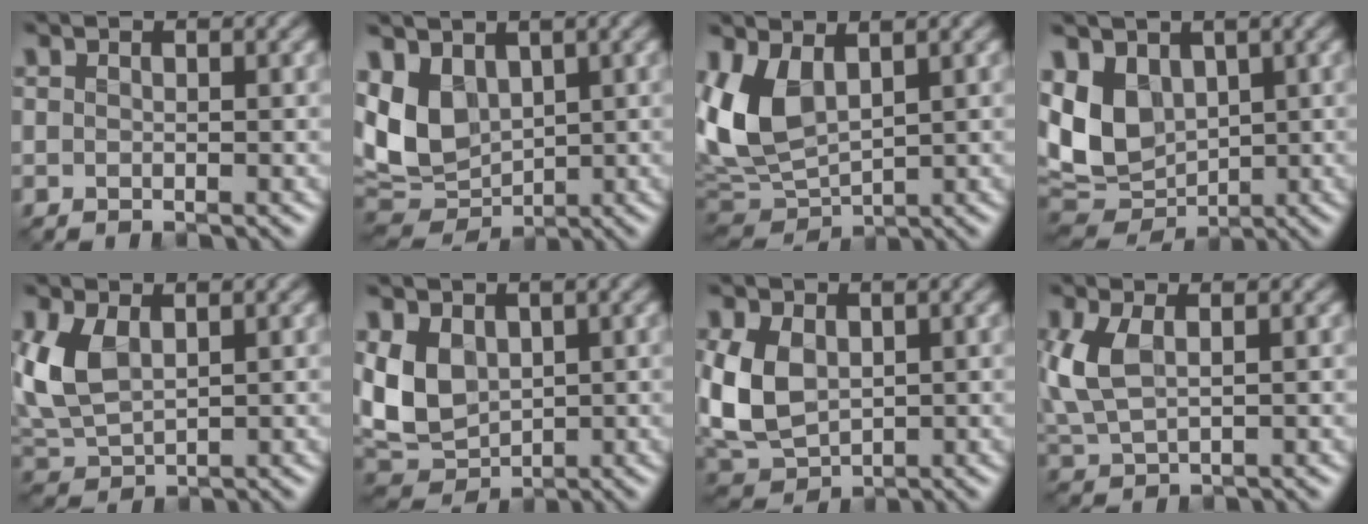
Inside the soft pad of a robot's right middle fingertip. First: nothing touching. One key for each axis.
{"total": 8.0, "fx": 1.5, "fy": 5.6, "fz": 5.4, "tx": -0.135, "ty": -0.003, "tz": 0.025}
{"total": 6.6, "fx": 1.7, "fy": 3.8, "fz": 5.1, "tx": -0.119, "ty": -0.006, "tz": 0.031}
{"total": 8.5, "fx": 1.1, "fy": 6.3, "fz": 5.7, "tx": -0.136, "ty": -0.006, "tz": 0.016}
{"total": 4.8, "fx": 1.0, "fy": 2.9, "fz": 3.7, "tx": -0.096, "ty": 0.000, "tz": 0.023}
{"total": 5.6, "fx": 0.6, "fy": 4.1, "fz": 3.8, "tx": -0.084, "ty": -0.010, "tz": 0.007}
{"total": 6.0, "fx": 0.3, "fy": 4.3, "fz": 4.3, "tx": -0.105, "ty": -0.003, "tz": 0.004}
{"total": 4.4, "fx": 0.8, "fy": 2.3, "fz": 3.7, "tx": -0.098, "ty": 0.002, "tz": 0.019}